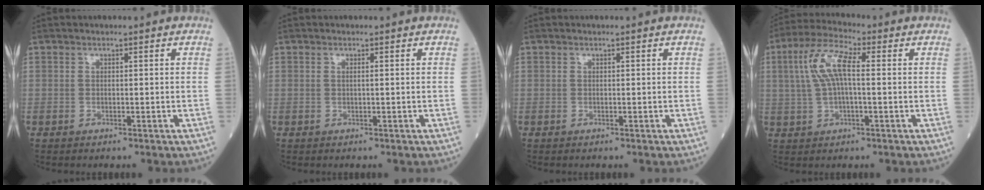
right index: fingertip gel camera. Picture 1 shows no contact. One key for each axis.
{"total": 0.0}
{"total": 0.0}
{"total": 8.0, "fx": 1.3, "fy": 2.1, "fz": 7.7, "tx": -0.168, "ty": 0.026, "tz": 0.023}